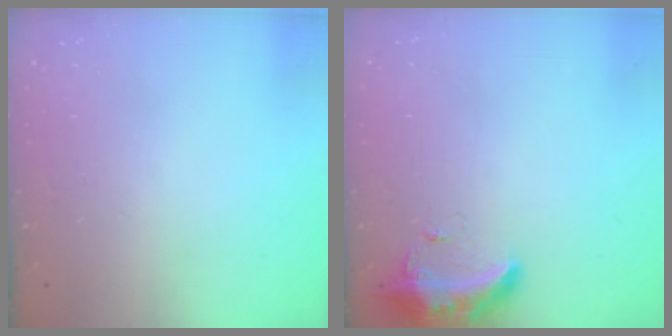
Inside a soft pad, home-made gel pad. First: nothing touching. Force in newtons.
{"total": 10.4, "press": 9.8, "slide": 3.5}